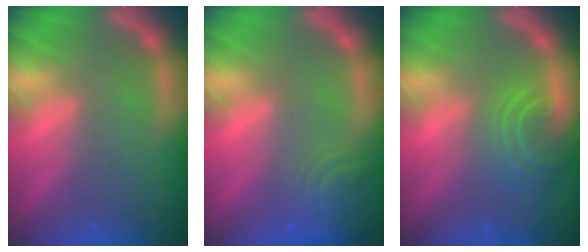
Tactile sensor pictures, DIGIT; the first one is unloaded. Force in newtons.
{"total": 4.5}
{"total": 4.5}